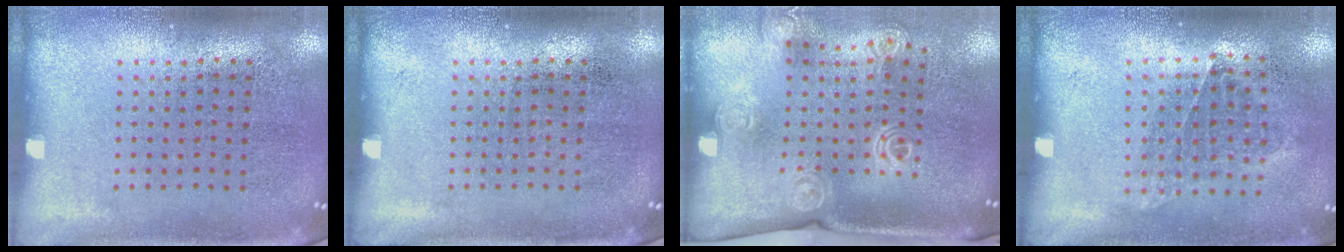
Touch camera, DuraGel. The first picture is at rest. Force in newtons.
{"total": 0.0}
{"total": 2.0, "press": 1.6, "slide": 1.2}
{"total": 1.0, "press": 0.8, "slide": 0.6}